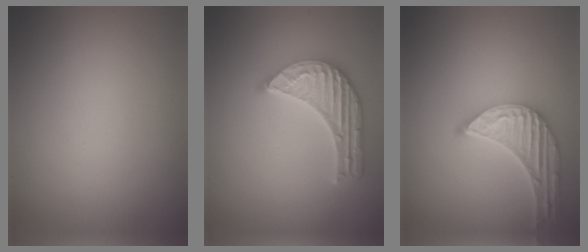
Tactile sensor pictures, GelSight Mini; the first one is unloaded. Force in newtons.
{"total": 6.0, "press": 4.6, "slide": 3.9}
{"total": 5.2, "press": 4.2, "slide": 3.2}